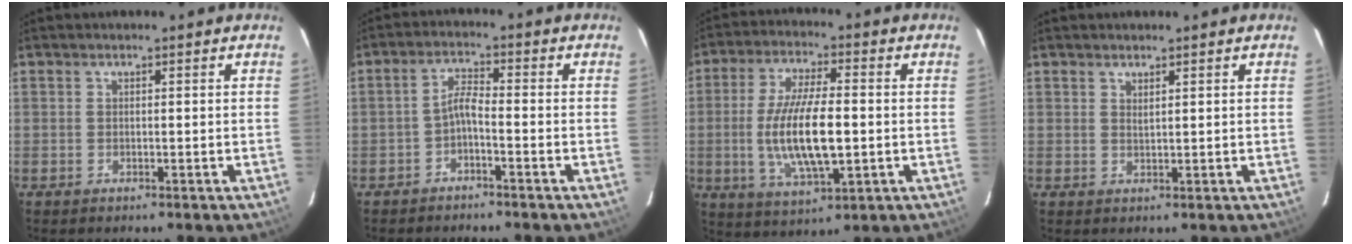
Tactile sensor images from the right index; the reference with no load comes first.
{"total": 2.8, "force": [-1.8, 0.4, 2.1], "torque": [-0.052, 0.012, -0.037]}
{"total": 14.0, "force": [-1.5, 4.4, 13.2], "torque": [-0.259, -0.009, -0.024]}
{"total": 1.1, "force": [0.9, 0.2, 0.6], "torque": [-0.011, 0.000, 0.017]}